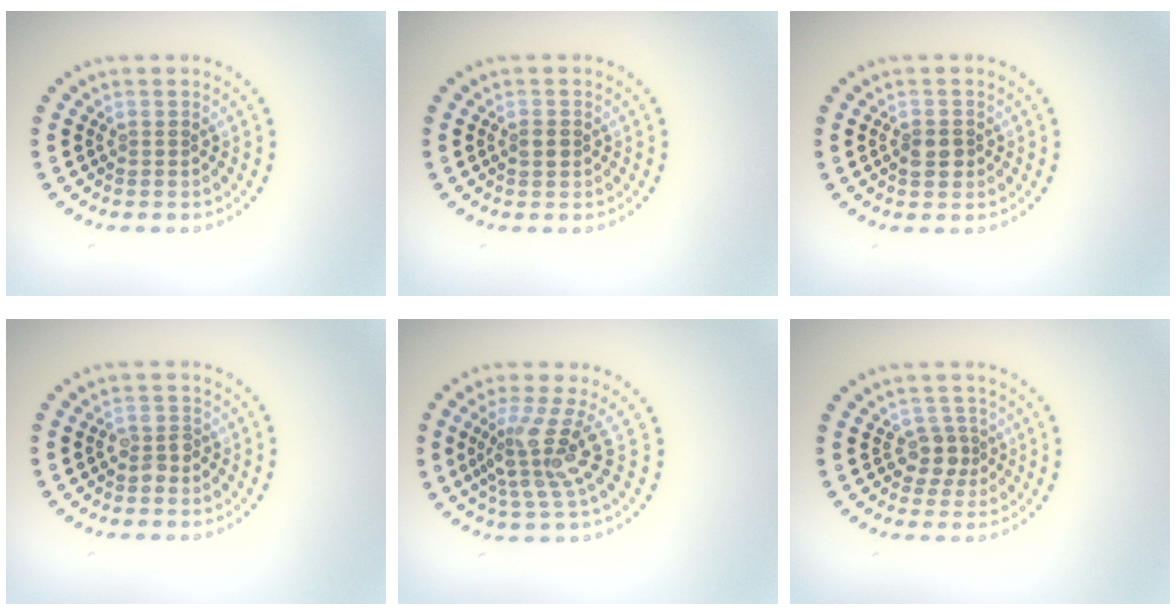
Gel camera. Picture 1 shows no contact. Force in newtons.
{"total": 1.4, "press": 1.4, "slide": 0.0}
{"total": 1.6, "press": 1.6, "slide": 0.3}
{"total": 1.8, "press": 1.7, "slide": 0.6}
{"total": 4.5, "press": 3.2, "slide": 3.1}
{"total": 2.2, "press": 1.8, "slide": 1.3}